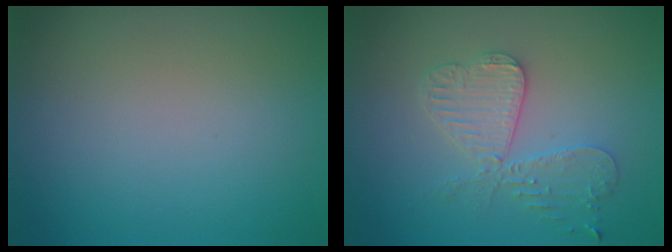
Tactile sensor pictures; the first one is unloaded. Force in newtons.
{"total": 4.2, "press": 3.7, "slide": 2.0}